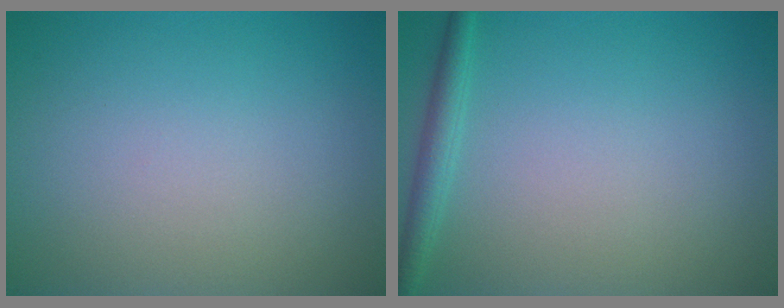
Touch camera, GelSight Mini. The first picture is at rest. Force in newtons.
{"total": 1.8, "press": 1.8, "slide": 0.1}